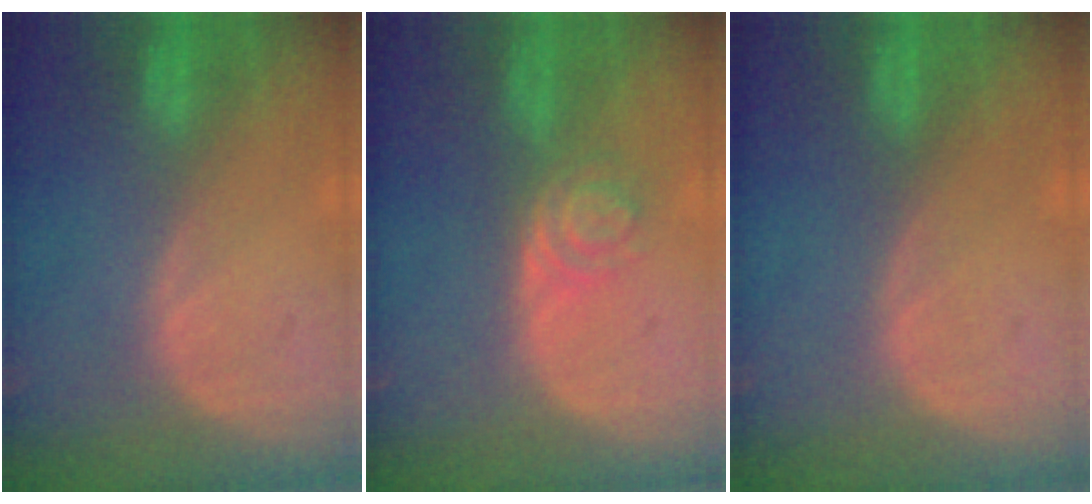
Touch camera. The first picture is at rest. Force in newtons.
{"total": 4.3, "press": 3.7, "slide": 2.2}
{"total": 0.0}